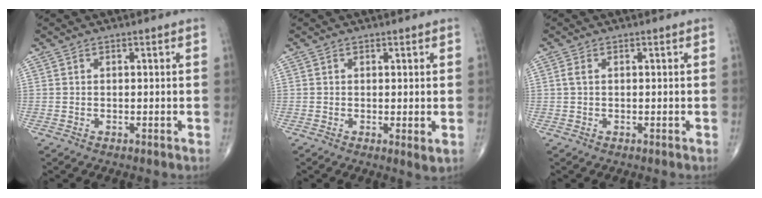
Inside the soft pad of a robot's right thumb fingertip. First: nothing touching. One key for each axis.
{"total": 1.9, "fx": 0.0, "fy": 0.5, "fz": 1.8, "tx": -0.032, "ty": -0.009, "tz": 0.000}
{"total": 1.1, "fx": 0.2, "fy": 0.5, "fz": 0.9, "tx": -0.025, "ty": 0.002, "tz": 0.003}